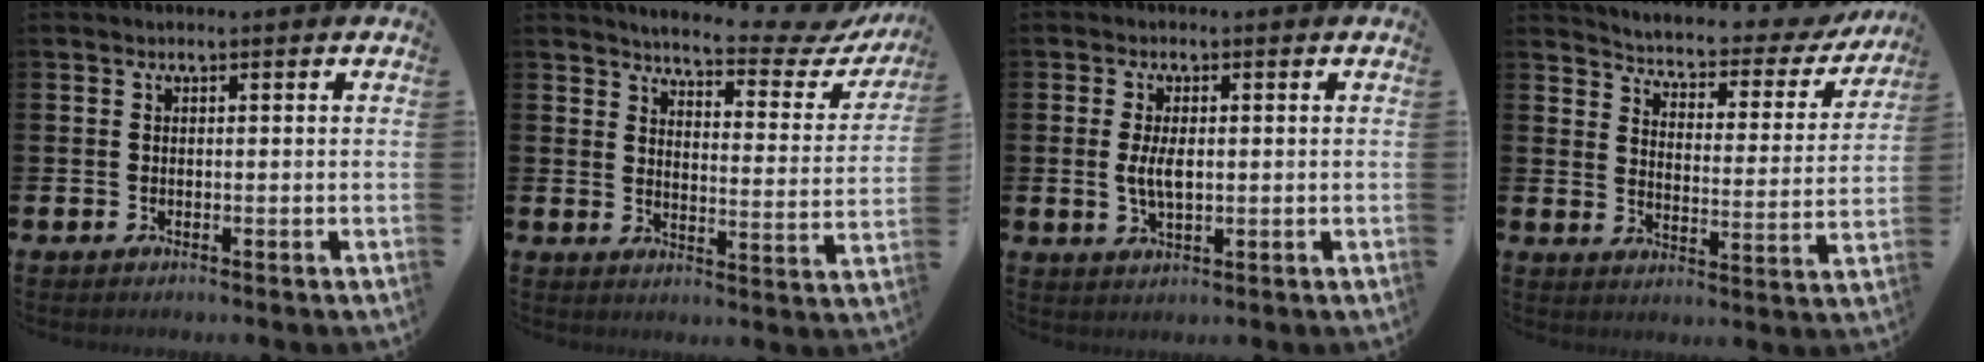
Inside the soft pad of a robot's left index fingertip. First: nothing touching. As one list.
[{"total": 4.8, "force": [4.4, 0.9, 1.7], "torque": [-0.043, -0.038, 0.064]}, {"total": 3.7, "force": [0.3, 1.7, 3.2], "torque": [-0.056, 0.003, 0.001]}, {"total": 3.7, "force": [3.5, 1.1, 0.9], "torque": [-0.043, -0.032, 0.049]}]